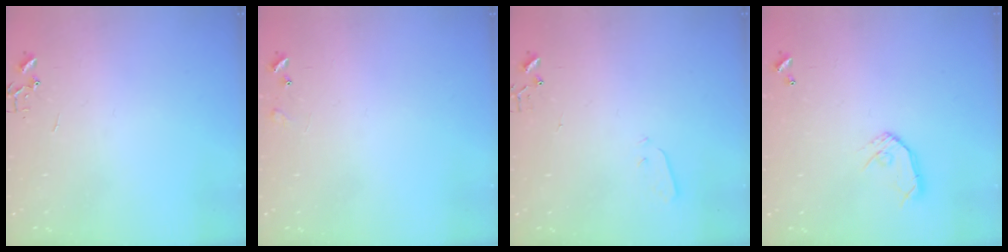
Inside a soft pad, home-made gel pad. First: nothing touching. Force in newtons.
{"total": 5.9, "press": 5.9, "slide": 0.9}
{"total": 3.3, "press": 3.2, "slide": 0.7}
{"total": 8.8, "press": 8.8, "slide": 0.6}